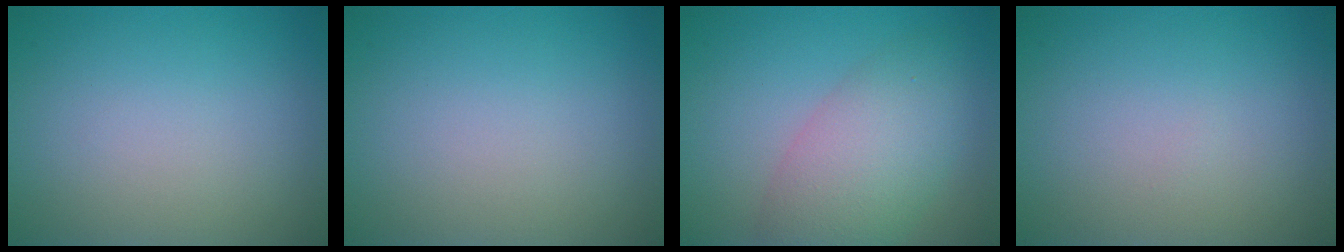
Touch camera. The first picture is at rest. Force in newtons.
{"total": 0.0}
{"total": 6.0, "press": 6.0, "slide": 0.1}
{"total": 0.0}